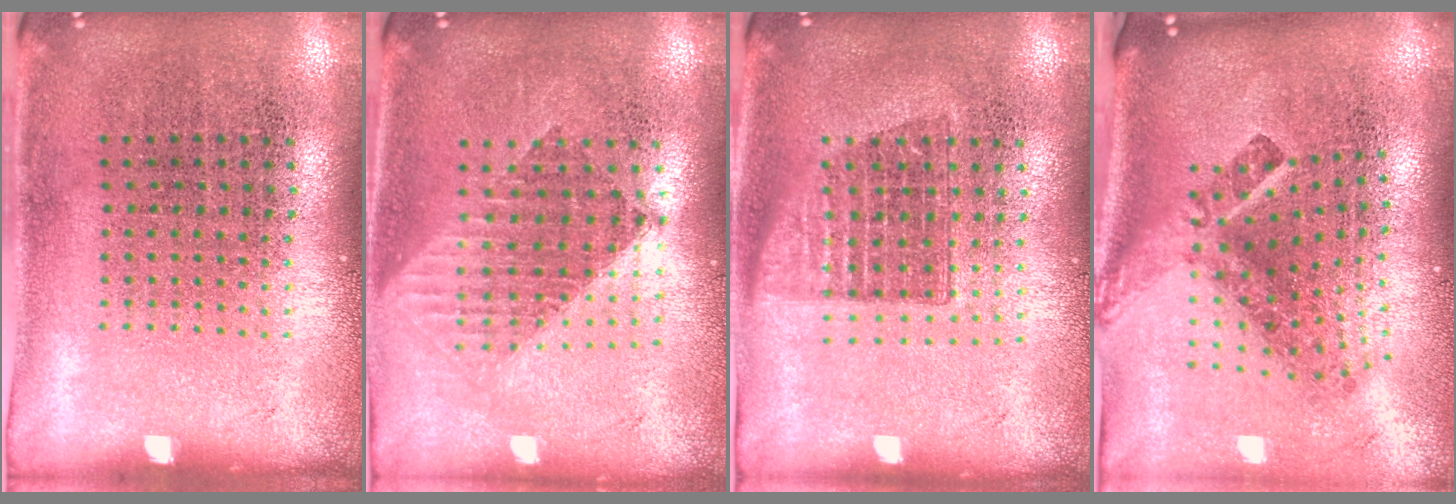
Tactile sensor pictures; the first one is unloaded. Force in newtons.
{"total": 1.5, "press": 1.3, "slide": 0.9}
{"total": 1.4, "press": 1.1, "slide": 0.8}
{"total": 2.9, "press": 1.7, "slide": 2.3}